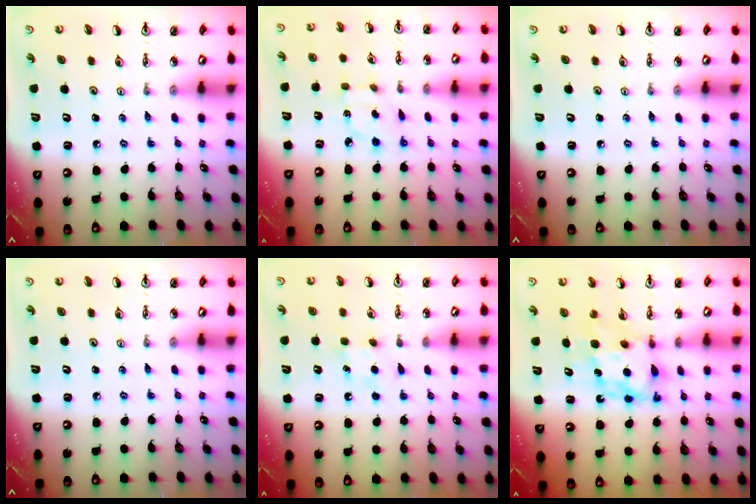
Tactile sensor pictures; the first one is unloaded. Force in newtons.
{"total": 2.9, "press": 2.9, "slide": 0.1}
{"total": 0.0}
{"total": 0.0}
{"total": 6.3, "press": 6.2, "slide": 0.8}
{"total": 6.5, "press": 6.5, "slide": 0.3}